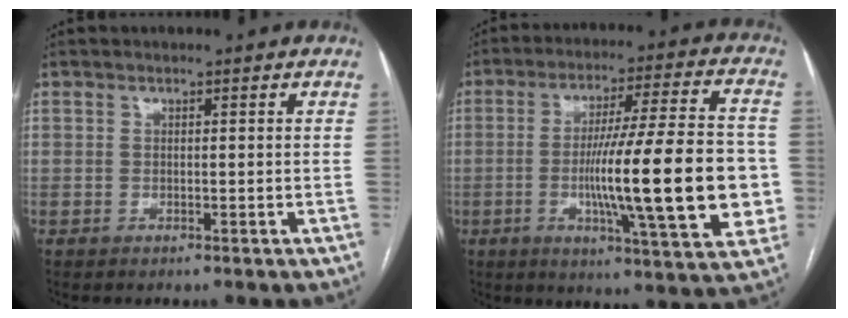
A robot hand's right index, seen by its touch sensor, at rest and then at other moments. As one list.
[{"total": 20.9, "force": [-3.1, 2.0, 20.5], "torque": [-0.285, 0.007, -0.039]}]